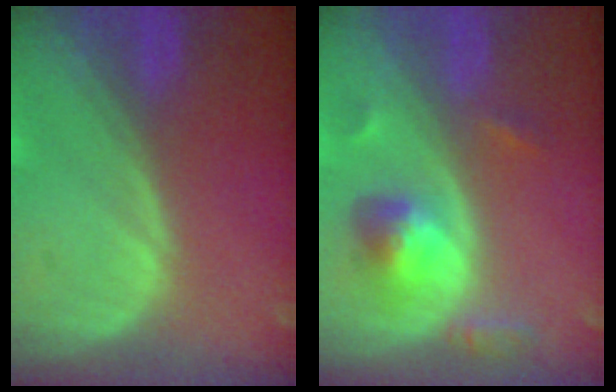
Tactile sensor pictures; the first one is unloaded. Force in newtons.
{"total": 5.8, "press": 5.2, "slide": 2.5}